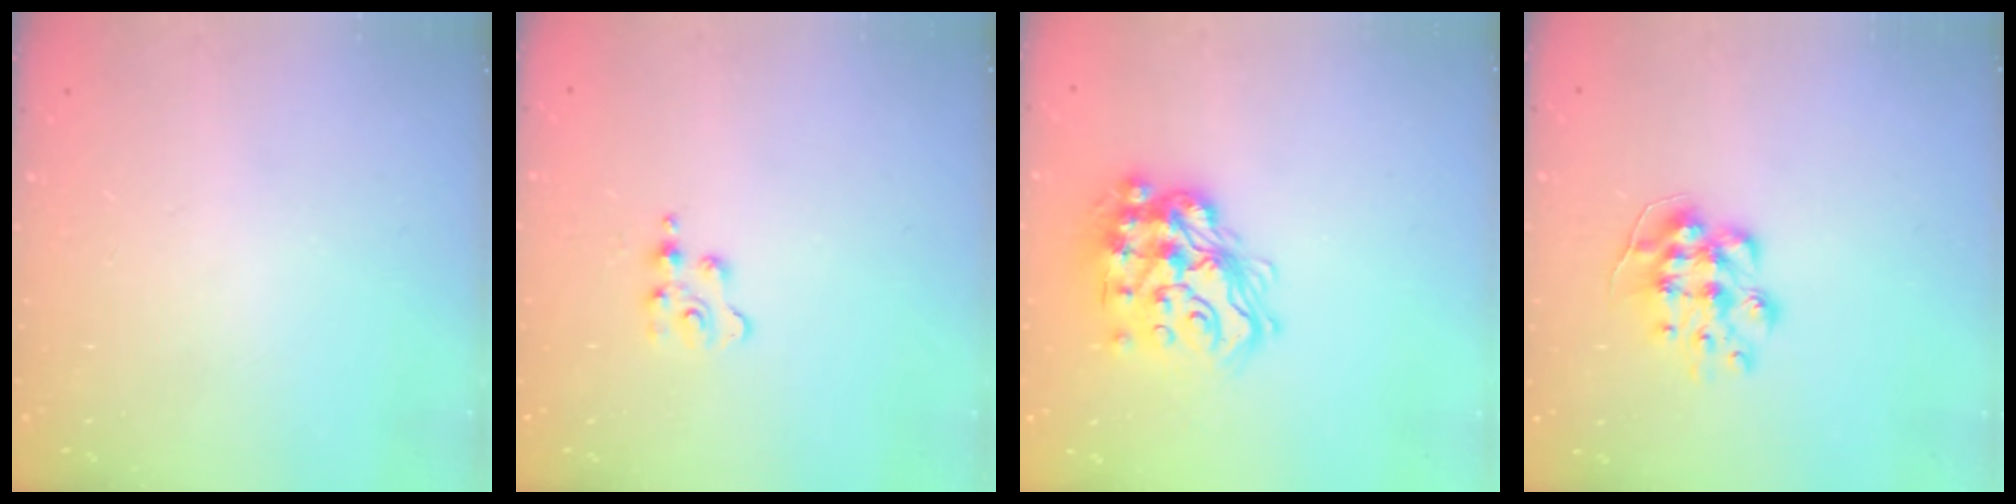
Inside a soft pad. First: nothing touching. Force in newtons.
{"total": 3.0, "press": 3.0, "slide": 0.5}
{"total": 17.8, "press": 17.7, "slide": 1.8}
{"total": 9.1, "press": 9.1, "slide": 0.3}